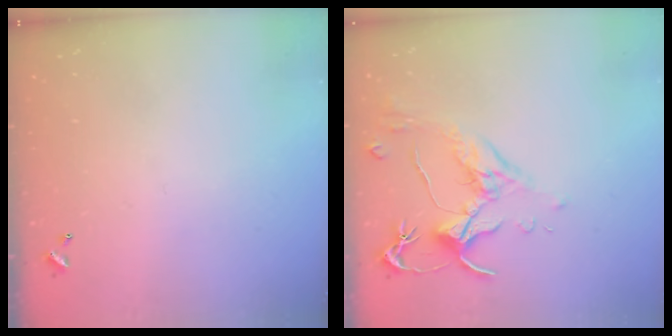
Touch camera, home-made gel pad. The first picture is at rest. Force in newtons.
{"total": 1.5, "press": 1.4, "slide": 0.6}